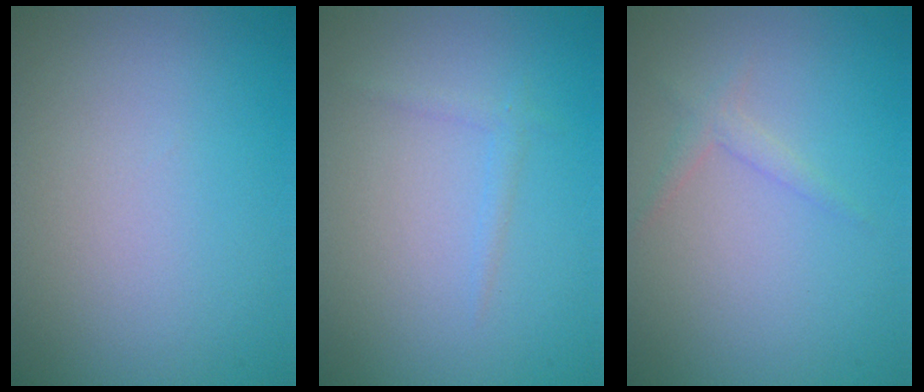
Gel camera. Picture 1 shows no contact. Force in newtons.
{"total": 0.8, "press": 0.8, "slide": 0.0}
{"total": 1.1, "press": 1.1, "slide": 0.1}